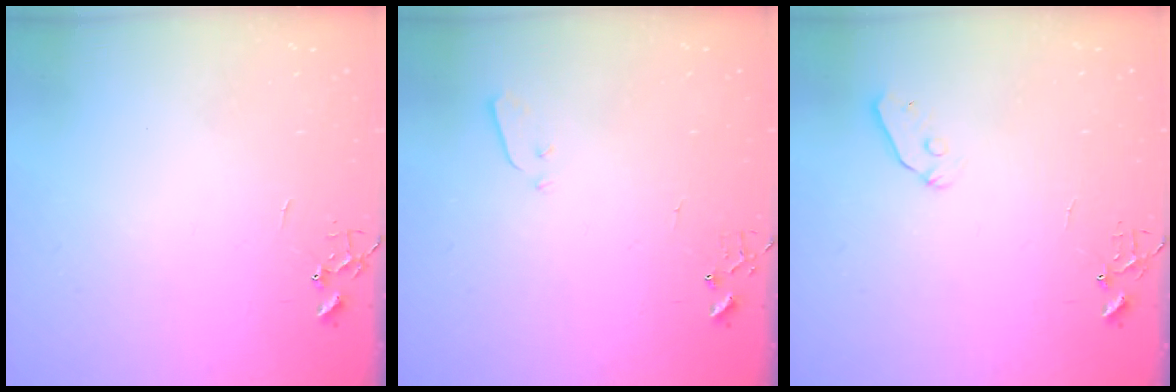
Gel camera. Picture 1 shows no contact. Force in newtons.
{"total": 3.0, "press": 2.9, "slide": 0.3}
{"total": 5.3, "press": 5.2, "slide": 0.6}